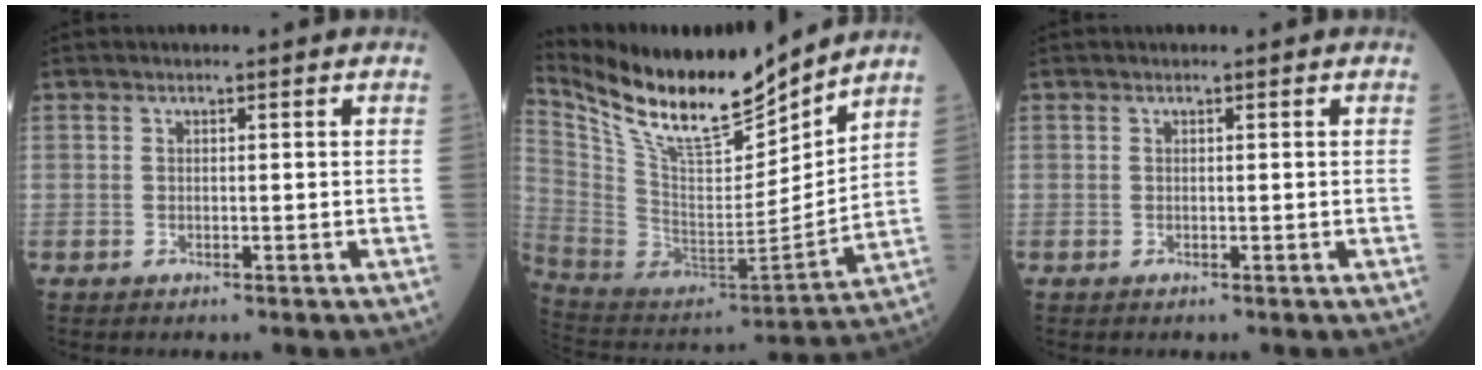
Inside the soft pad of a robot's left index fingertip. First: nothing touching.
{"total": 18.8, "force": [16.5, 2.5, 8.8], "torque": [-0.172, -0.024, 0.307]}
{"total": 0.0}